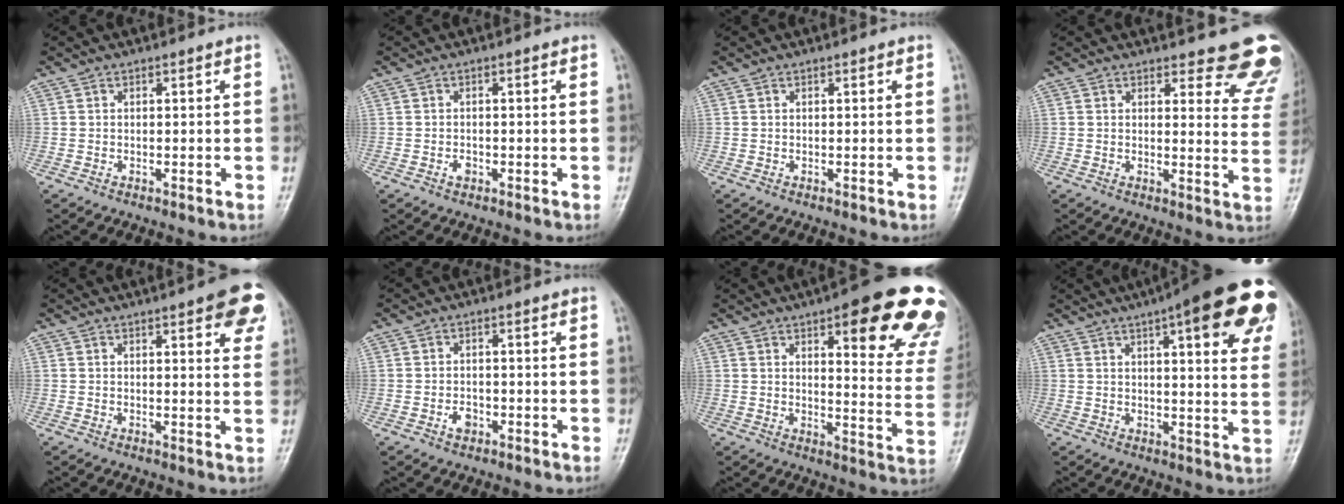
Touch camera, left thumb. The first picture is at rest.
{"total": 1.3, "force": [-0.6, 0.9, 0.6], "torque": [-0.003, 0.005, -0.010]}
{"total": 0.0}
{"total": 12.6, "force": [11.1, 4.1, 4.3], "torque": [0.011, -0.082, 0.098]}
{"total": 9.8, "force": [5.1, 2.9, 7.9], "torque": [-0.058, -0.011, 0.055]}
{"total": 2.3, "force": [-1.1, 1.7, 1.1], "torque": [-0.009, 0.008, -0.017]}
{"total": 23.0, "force": [13.0, 6.6, 17.8], "torque": [-0.179, -0.050, 0.157]}
{"total": 23.8, "force": [12.0, 6.6, 19.5], "torque": [-0.212, -0.009, 0.142]}